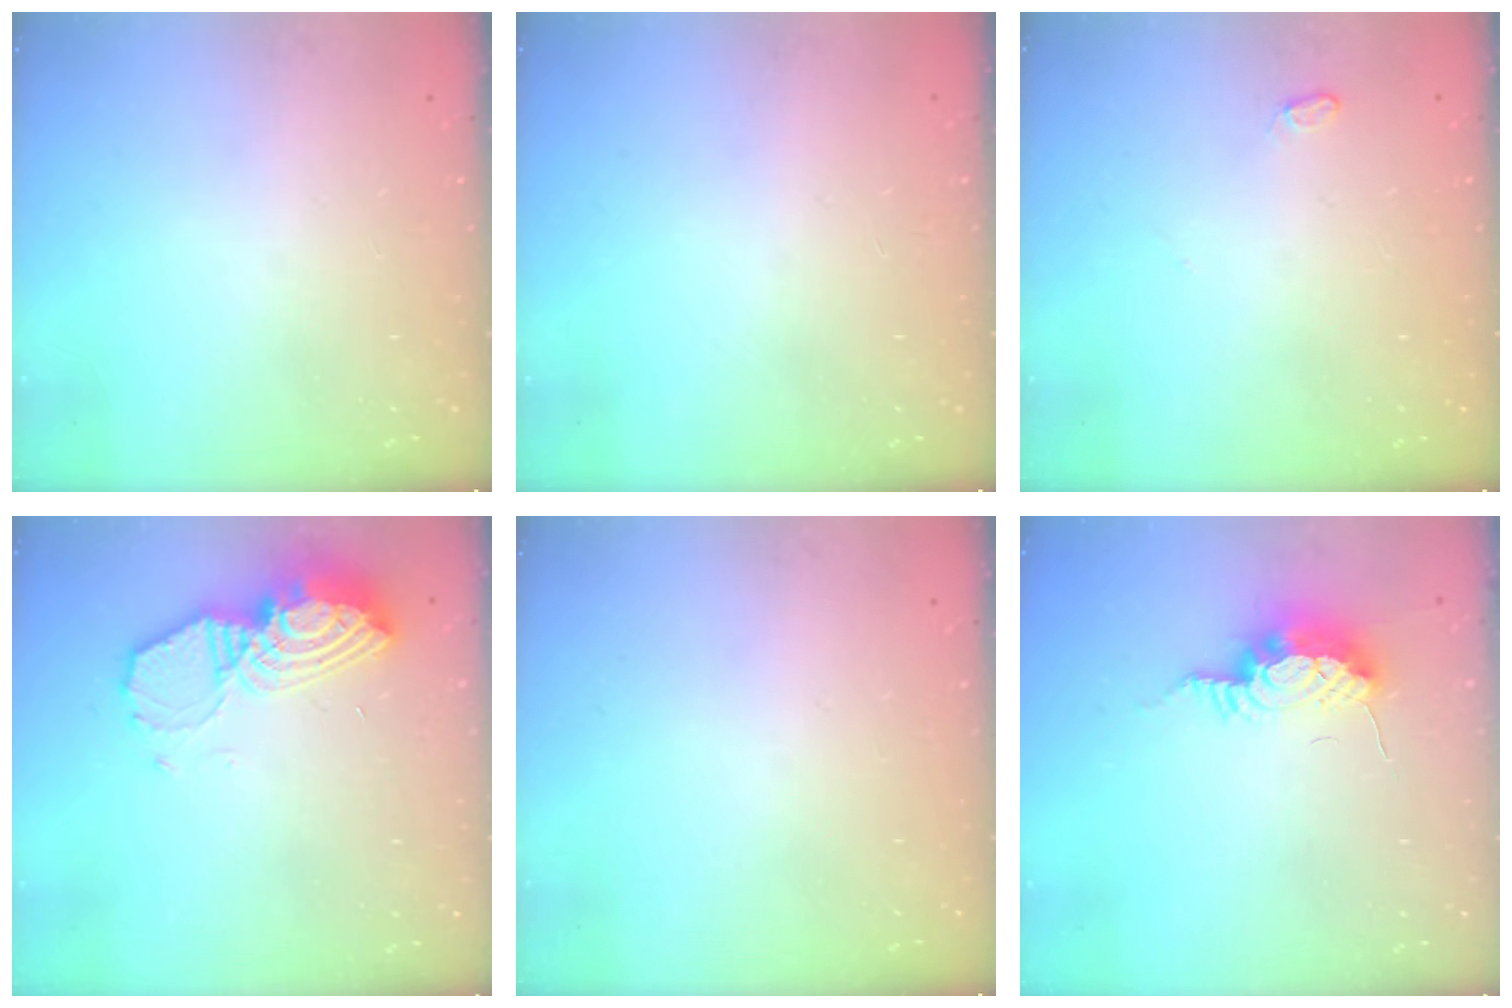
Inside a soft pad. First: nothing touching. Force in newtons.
{"total": 1.2, "press": 1.1, "slide": 0.2}
{"total": 3.5, "press": 3.5, "slide": 0.5}
{"total": 15.7, "press": 15.6, "slide": 1.5}
{"total": 0.0}
{"total": 11.1, "press": 9.8, "slide": 5.3}